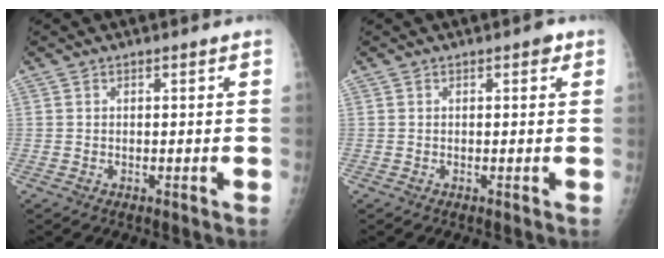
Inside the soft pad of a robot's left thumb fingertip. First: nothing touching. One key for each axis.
{"total": 1.3, "fx": 0.6, "fy": 0.7, "fz": 0.9, "tx": -0.004, "ty": 0.001, "tz": 0.004}